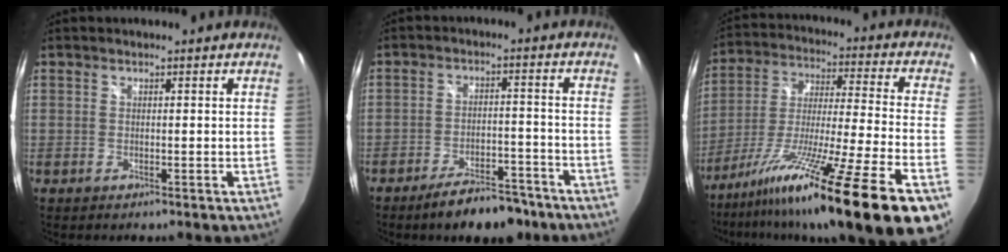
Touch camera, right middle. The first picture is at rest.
{"total": 10.1, "force": [-7.9, 3.5, 5.2], "torque": [-0.097, 0.008, -0.113]}
{"total": 25.7, "force": [-17.1, -1.5, 19.1], "torque": [-0.301, -0.077, -0.284]}